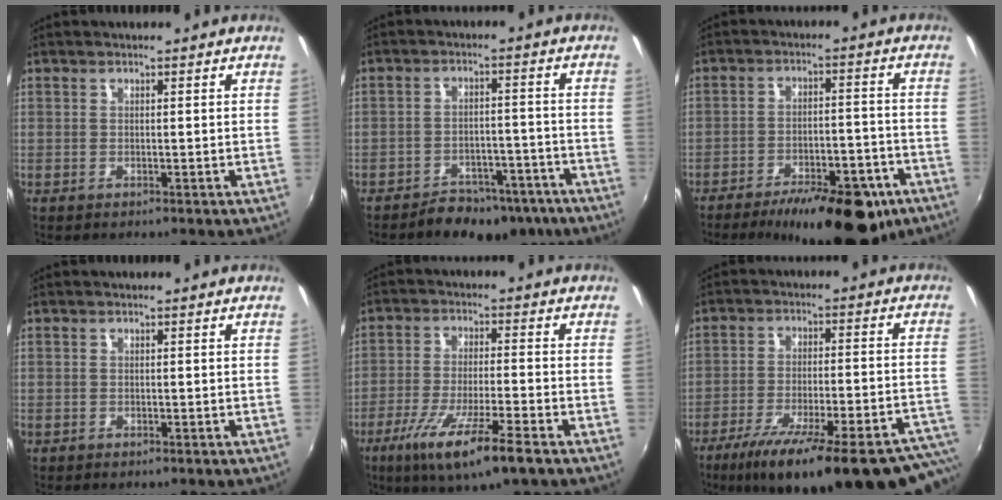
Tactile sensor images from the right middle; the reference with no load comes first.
{"total": 11.7, "force": [-9.3, 5.5, 4.4], "torque": [-0.089, 0.009, -0.113]}
{"total": 18.3, "force": [-12.6, 6.6, 11.5], "torque": [-0.182, -0.016, -0.168]}
{"total": 0.6, "force": [-0.5, 0.3, 0.1], "torque": [-0.004, -0.003, -0.009]}
{"total": 12.6, "force": [-7.3, 1.1, 10.2], "torque": [-0.205, -0.037, -0.132]}
{"total": 28.9, "force": [-22.0, 5.9, 17.8], "torque": [-0.262, -0.050, -0.302]}